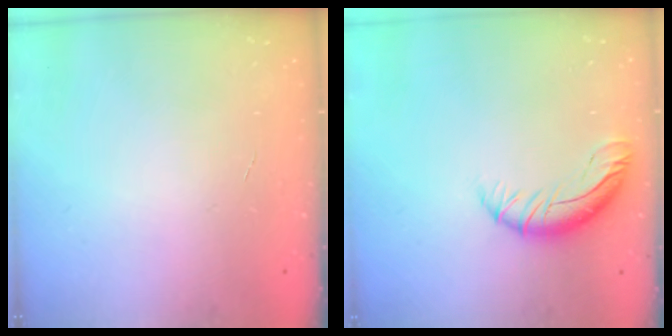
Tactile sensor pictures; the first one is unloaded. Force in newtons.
{"total": 9.4, "press": 9.2, "slide": 1.9}